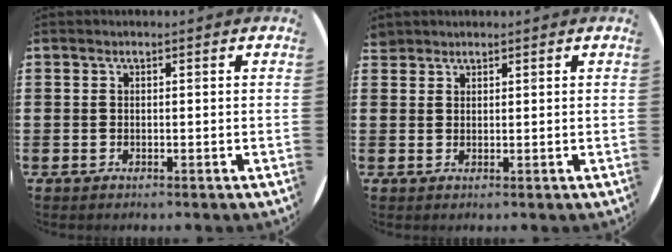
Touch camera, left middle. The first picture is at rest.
{"total": 1.3, "force": [1.3, 0.4, -0.1], "torque": [-0.001, 0.002, 0.025]}